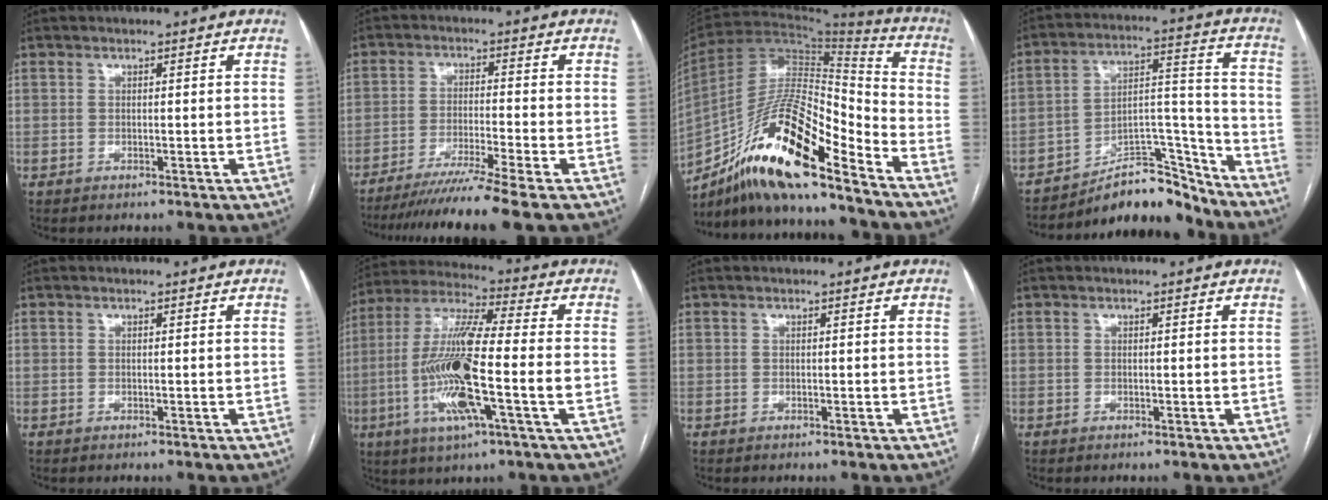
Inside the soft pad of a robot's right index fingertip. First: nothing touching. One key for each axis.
{"total": 10.9, "fx": -8.9, "fy": -2.6, "fz": 5.7, "tx": -0.076, "ty": -0.037, "tz": -0.143}
{"total": 20.9, "fx": -14.2, "fy": 3.2, "fz": 14.9, "tx": -0.281, "ty": -0.007, "tz": -0.255}
{"total": 13.4, "fx": -12.3, "fy": 4.0, "fz": 3.6, "tx": -0.035, "ty": 0.062, "tz": -0.195}
{"total": 0.0}
{"total": 16.3, "fx": -3.5, "fy": 1.0, "fz": 15.9, "tx": -0.322, "ty": -0.008, "tz": -0.070}
{"total": 0.0}
{"total": 0.0}